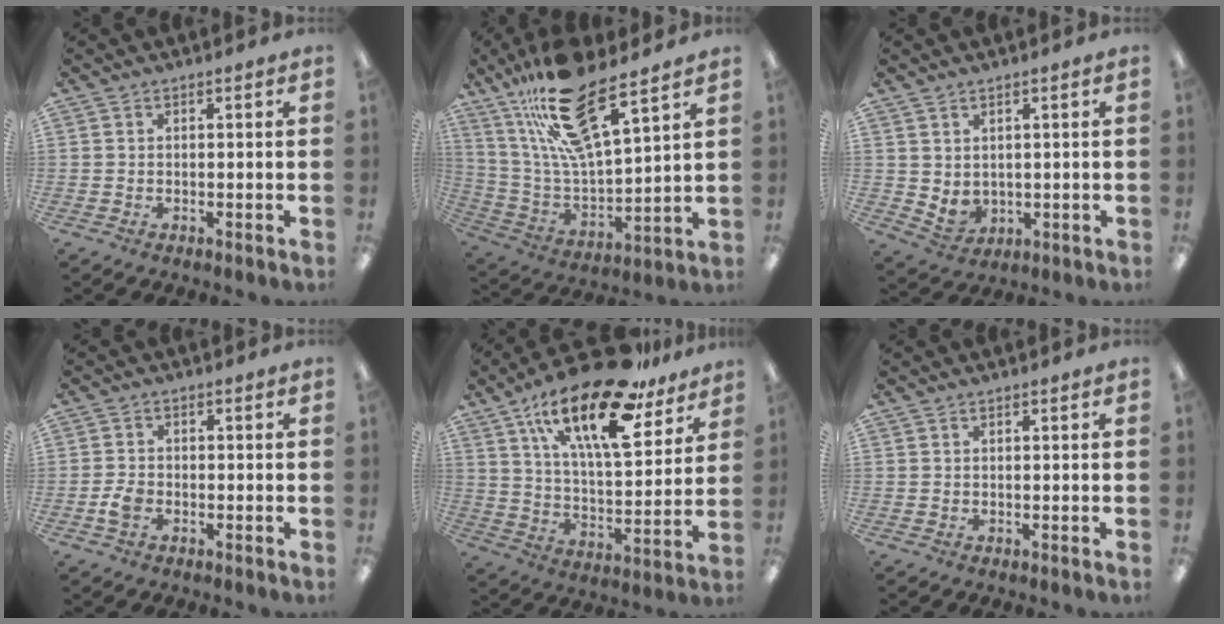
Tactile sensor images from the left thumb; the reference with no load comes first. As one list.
[{"total": 21.8, "force": [15.2, 5.9, 14.5], "torque": [-0.281, -0.079, 0.260]}, {"total": 3.6, "force": [1.4, 2.8, 1.8], "torque": [-0.042, -0.015, 0.025]}, {"total": 3.2, "force": [-1.3, 2.1, 2.0], "torque": [-0.041, 0.005, -0.024]}, {"total": 23.9, "force": [15.5, 8.9, 15.8], "torque": [-0.256, -0.091, 0.261]}, {"total": 0.0}]